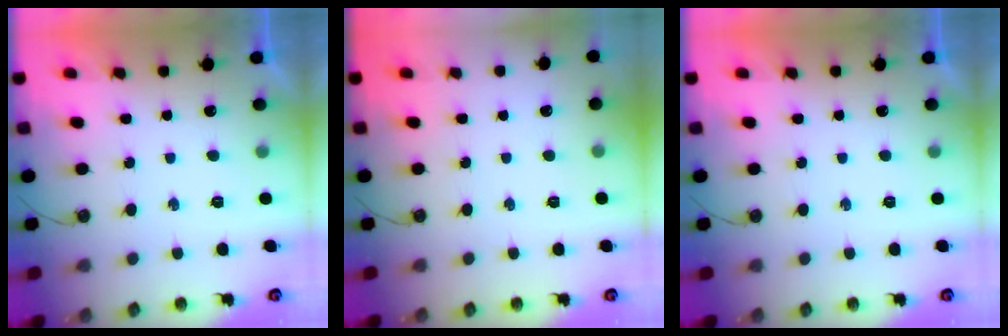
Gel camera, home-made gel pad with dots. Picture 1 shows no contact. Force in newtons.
{"total": 0.0}
{"total": 0.0}